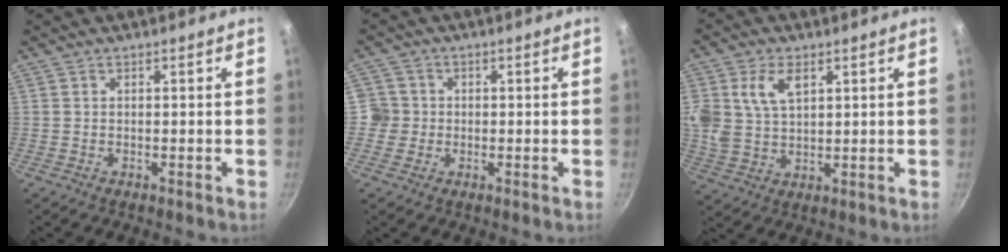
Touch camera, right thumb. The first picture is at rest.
{"total": 3.9, "force": [-0.5, 3.9, 0.6], "torque": [0.019, 0.010, -0.016]}
{"total": 10.2, "force": [3.9, 6.5, 6.9], "torque": [-0.130, -0.009, 0.076]}